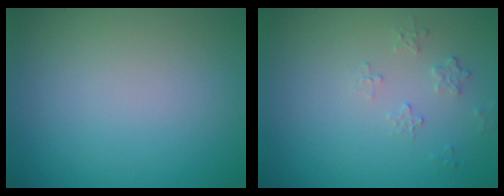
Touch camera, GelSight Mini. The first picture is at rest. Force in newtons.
{"total": 1.2, "press": 0.8, "slide": 0.9}